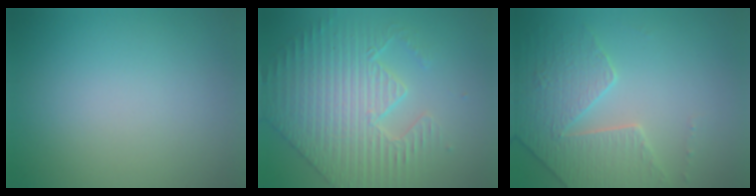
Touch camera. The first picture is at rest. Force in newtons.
{"total": 5.0, "press": 4.9, "slide": 1.3}
{"total": 4.2, "press": 4.1, "slide": 1.0}